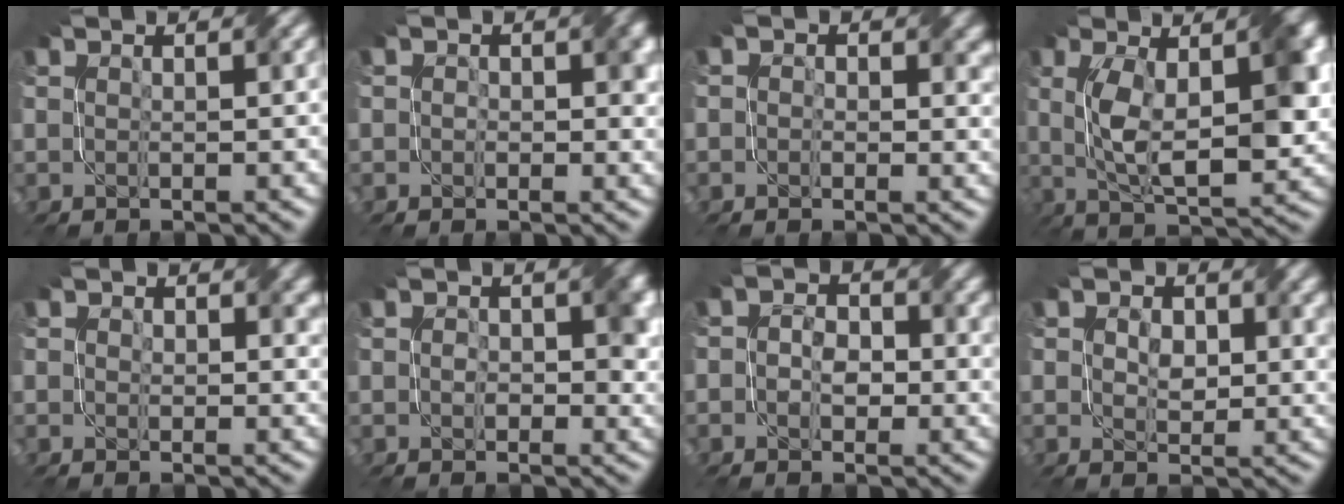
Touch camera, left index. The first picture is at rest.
{"total": 2.3, "force": [0.4, 1.5, 1.6], "torque": [-0.017, -0.001, 0.000]}
{"total": 2.8, "force": [0.6, 2.1, 1.8], "torque": [-0.016, 0.001, -0.001]}
{"total": 8.4, "force": [0.8, 3.4, 7.7], "torque": [-0.141, -0.002, 0.017]}
{"total": 2.5, "force": [1.0, 1.9, 1.4], "torque": [-0.018, -0.005, 0.012]}
{"total": 3.5, "force": [0.2, 2.1, 2.7], "torque": [-0.037, -0.004, -0.001]}
{"total": 3.1, "force": [0.0, 2.3, 2.0], "torque": [-0.032, -0.002, -0.007]}
{"total": 3.6, "force": [1.0, 2.6, 2.4], "torque": [-0.042, -0.007, 0.015]}